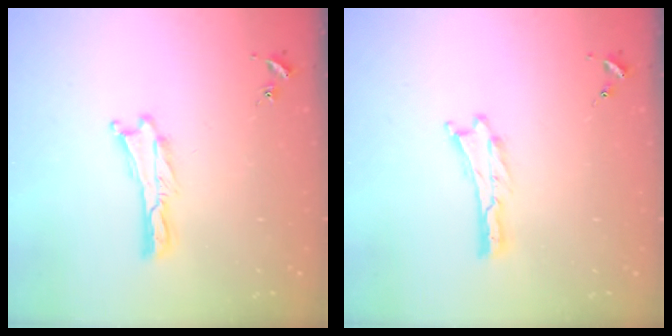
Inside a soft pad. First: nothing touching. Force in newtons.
{"total": 0.0}